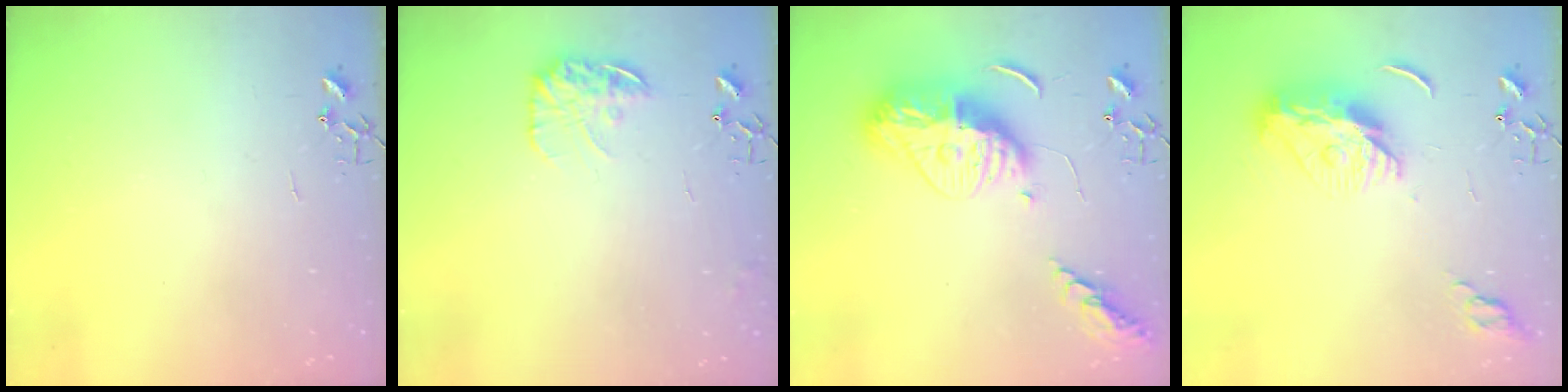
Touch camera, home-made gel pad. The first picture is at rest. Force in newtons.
{"total": 13.2, "press": 13.2, "slide": 0.6}
{"total": 16.9, "press": 16.8, "slide": 1.6}
{"total": 10.9, "press": 10.9, "slide": 0.9}